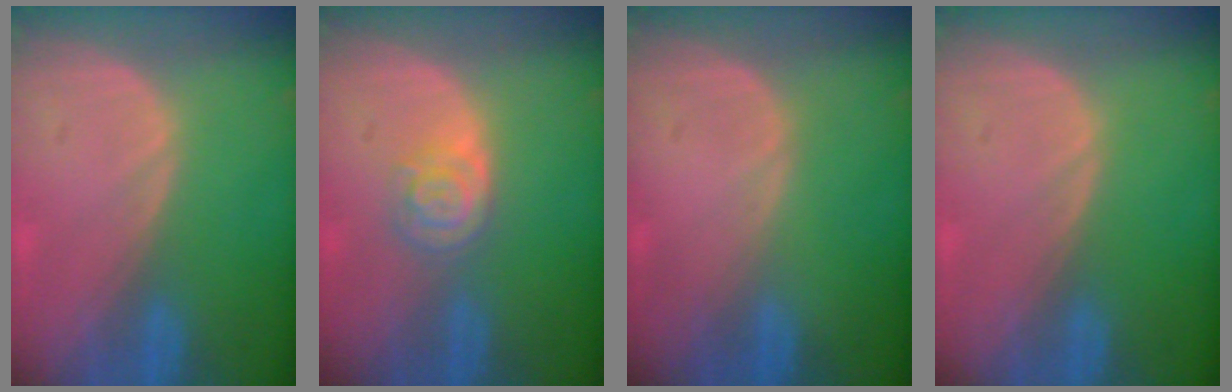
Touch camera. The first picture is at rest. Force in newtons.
{"total": 4.1, "press": 3.8, "slide": 1.6}
{"total": 0.0}
{"total": 0.0}